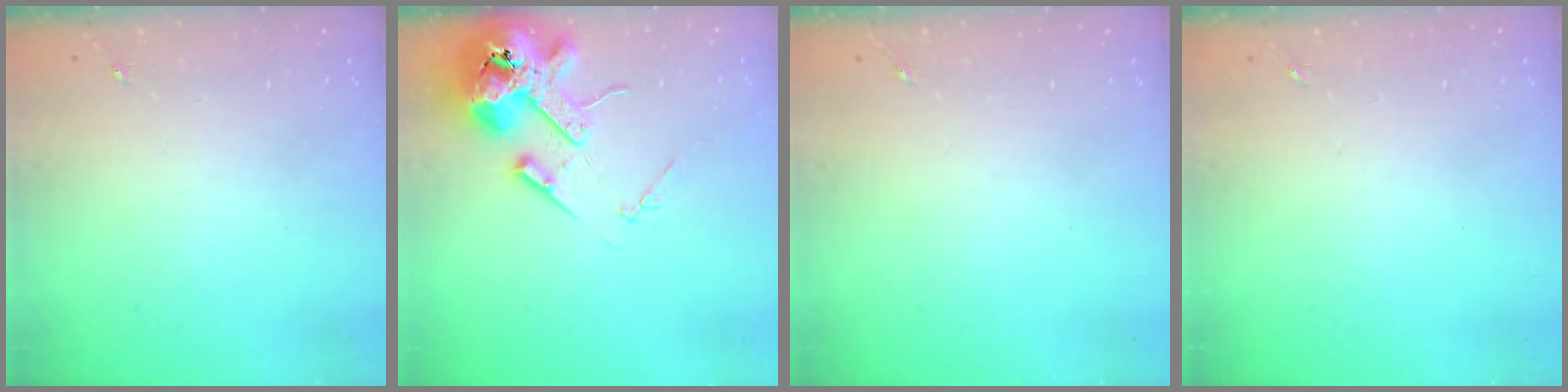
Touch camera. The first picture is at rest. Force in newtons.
{"total": 14.6, "press": 14.4, "slide": 2.5}
{"total": 0.0}
{"total": 0.0}